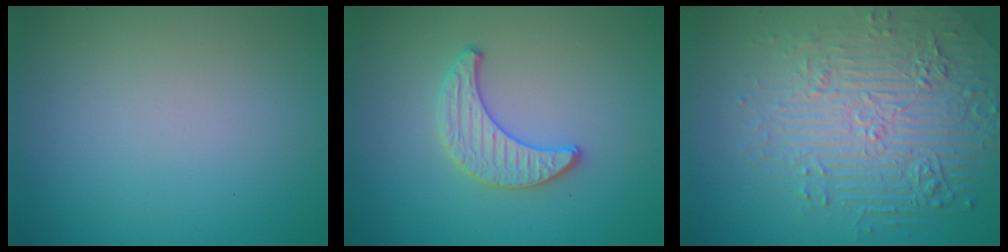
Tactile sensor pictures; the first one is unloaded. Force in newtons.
{"total": 2.0, "press": 2.0, "slide": 0.1}
{"total": 6.7, "press": 5.2, "slide": 4.2}